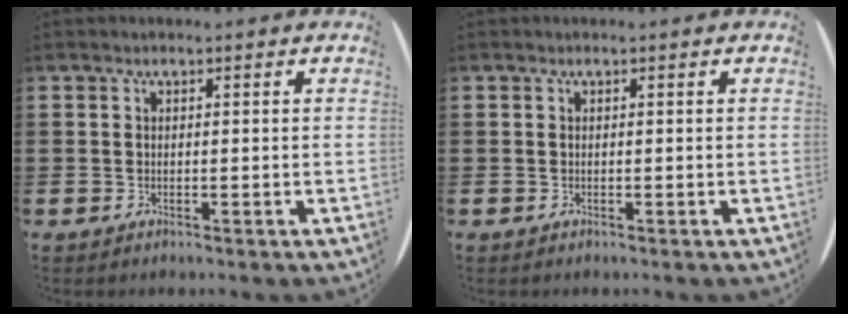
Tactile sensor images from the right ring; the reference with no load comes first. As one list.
[{"total": 0.0}]